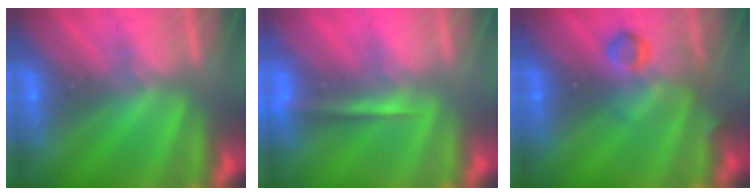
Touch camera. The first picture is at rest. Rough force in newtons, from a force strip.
{"total": 1.3}
{"total": 2.8}